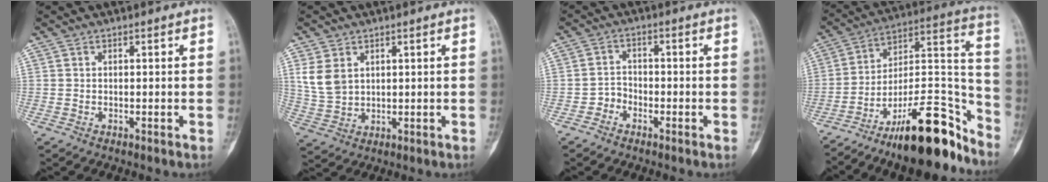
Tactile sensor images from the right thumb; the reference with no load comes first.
{"total": 6.1, "force": [2.3, 4.3, 3.6], "torque": [-0.067, -0.007, 0.057]}
{"total": 2.7, "force": [-1.7, 2.1, 0.6], "torque": [0.003, 0.015, -0.041]}
{"total": 22.4, "force": [-15.9, 6.8, 14.3], "torque": [-0.175, 0.120, -0.260]}